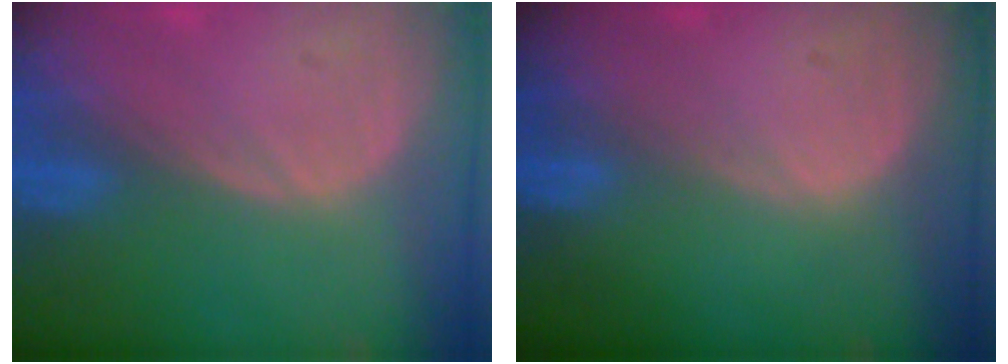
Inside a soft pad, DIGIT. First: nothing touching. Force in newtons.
{"total": 0.0}